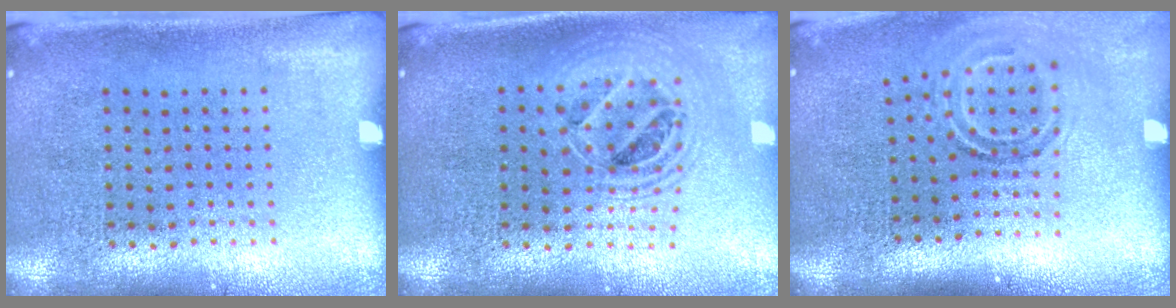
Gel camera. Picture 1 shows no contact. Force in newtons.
{"total": 1.9, "press": 1.6, "slide": 1.1}
{"total": 1.7, "press": 1.1, "slide": 1.3}